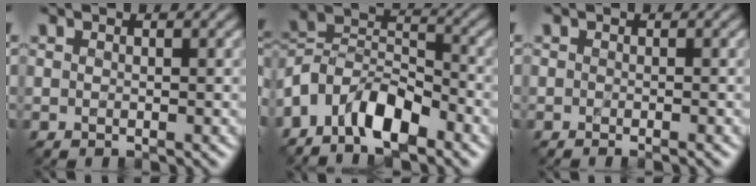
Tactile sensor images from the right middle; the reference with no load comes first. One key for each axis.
{"total": 8.1, "fx": -5.4, "fy": 3.7, "fz": 4.7, "tx": -0.075, "ty": 0.007, "tz": -0.112}
{"total": 0.8, "fx": -0.5, "fy": 0.1, "fz": 0.6, "tx": -0.009, "ty": -0.008, "tz": -0.006}